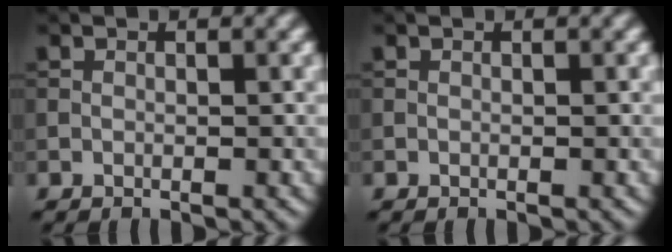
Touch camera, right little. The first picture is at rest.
{"total": 0.0}